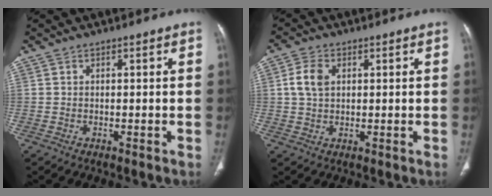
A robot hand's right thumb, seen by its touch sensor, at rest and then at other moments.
{"total": 4.9, "force": [1.1, 3.4, 3.4], "torque": [-0.070, 0.003, 0.021]}